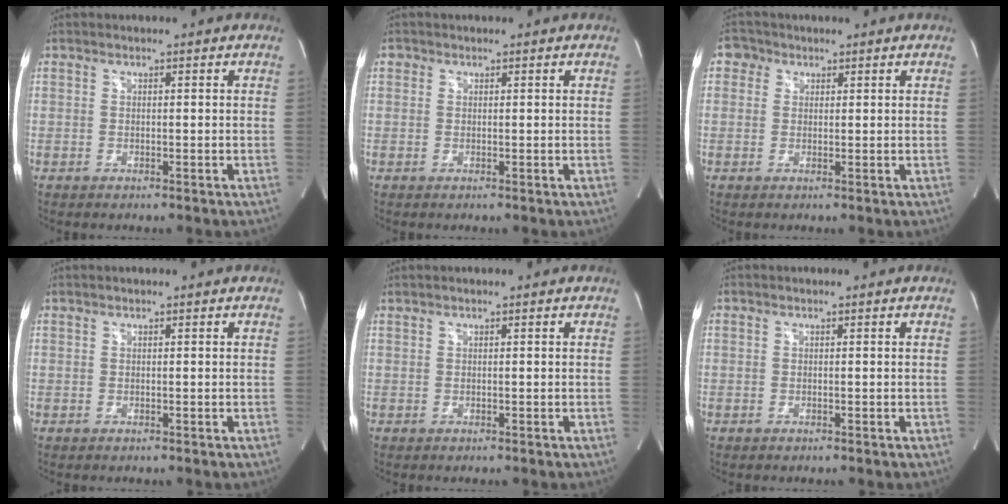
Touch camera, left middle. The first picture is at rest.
{"total": 0.8, "force": [0.3, 0.7, 0.1], "torque": [0.006, 0.002, 0.003]}
{"total": 2.7, "force": [1.1, 2.4, 0.6], "torque": [-0.006, 0.009, 0.015]}
{"total": 0.0}
{"total": 0.0}
{"total": 0.0}